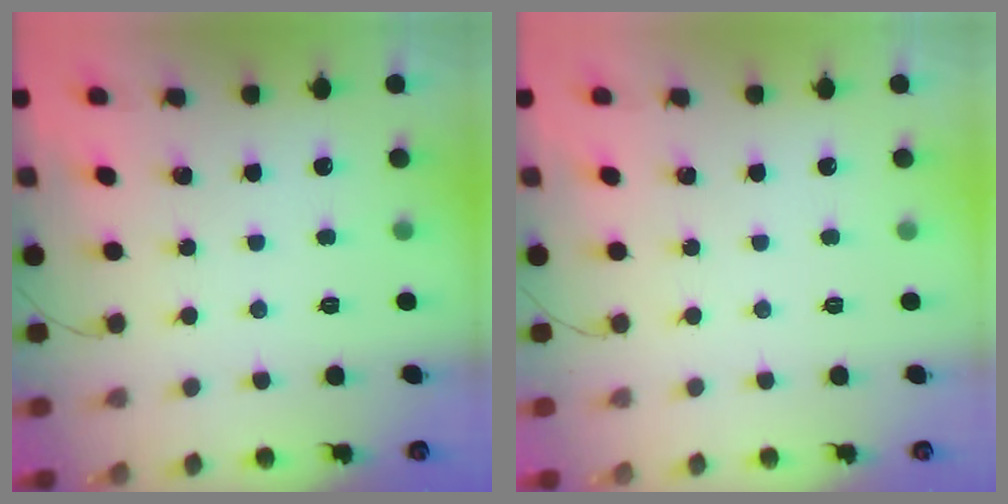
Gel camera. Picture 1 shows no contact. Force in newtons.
{"total": 0.0}